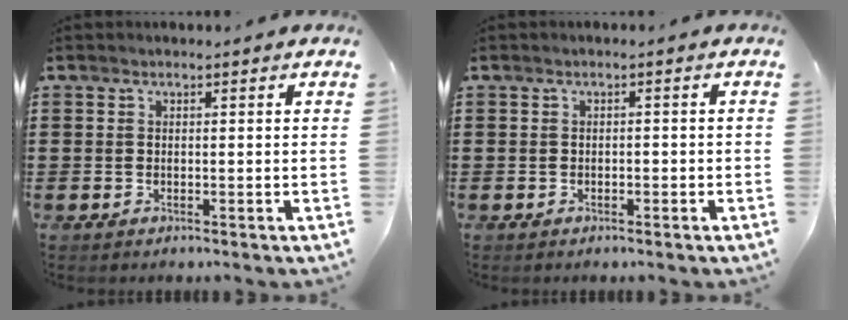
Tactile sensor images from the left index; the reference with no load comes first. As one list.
[{"total": 0.9, "force": [-0.7, 0.4, 0.4], "torque": [-0.013, -0.002, -0.015]}]